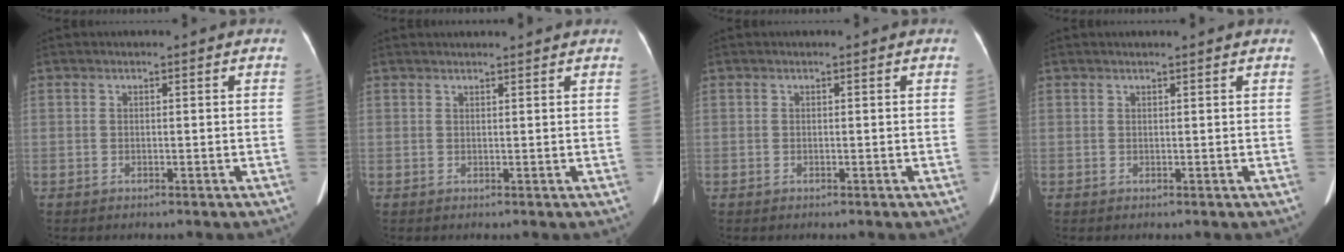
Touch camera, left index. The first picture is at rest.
{"total": 4.3, "force": [4.2, 0.0, 1.1], "torque": [-0.008, 0.017, 0.046]}
{"total": 0.0}
{"total": 2.1, "force": [2.0, 0.1, 0.9], "torque": [-0.009, 0.011, 0.023]}